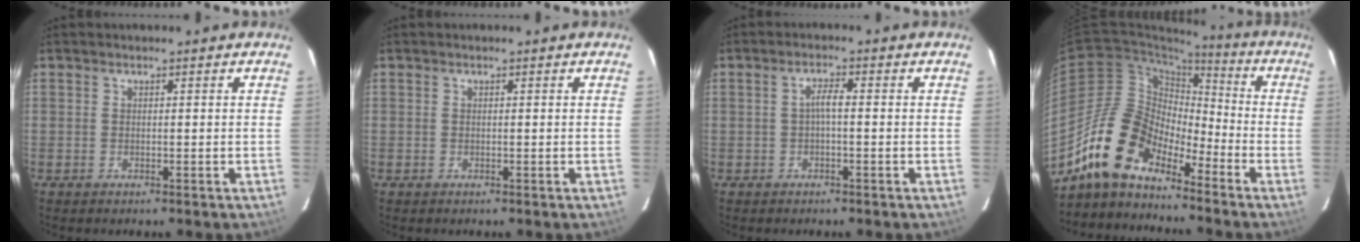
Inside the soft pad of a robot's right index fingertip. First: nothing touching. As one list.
[{"total": 0.0}, {"total": 2.1, "force": [-0.4, 0.4, 2.0], "torque": [-0.040, 0.008, -0.006]}, {"total": 14.3, "force": [-11.1, 6.1, 6.6], "torque": [-0.116, 0.013, -0.219]}]